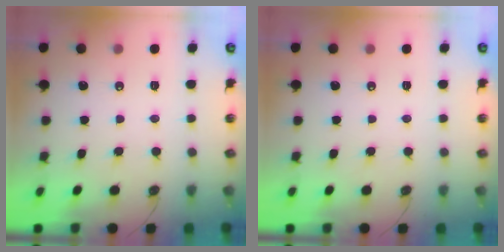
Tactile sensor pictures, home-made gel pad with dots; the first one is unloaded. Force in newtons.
{"total": 0.0}